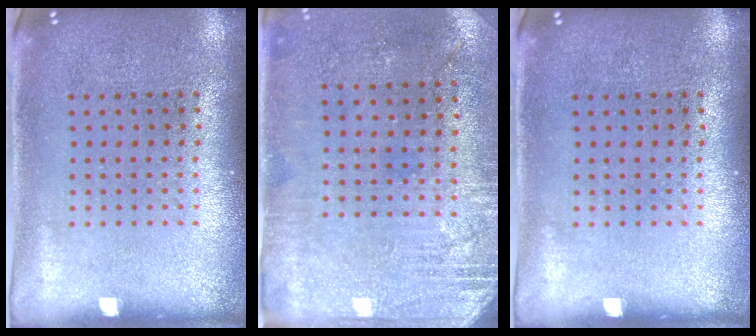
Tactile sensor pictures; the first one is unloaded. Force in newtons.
{"total": 2.8, "press": 2.5, "slide": 1.4}
{"total": 0.0}